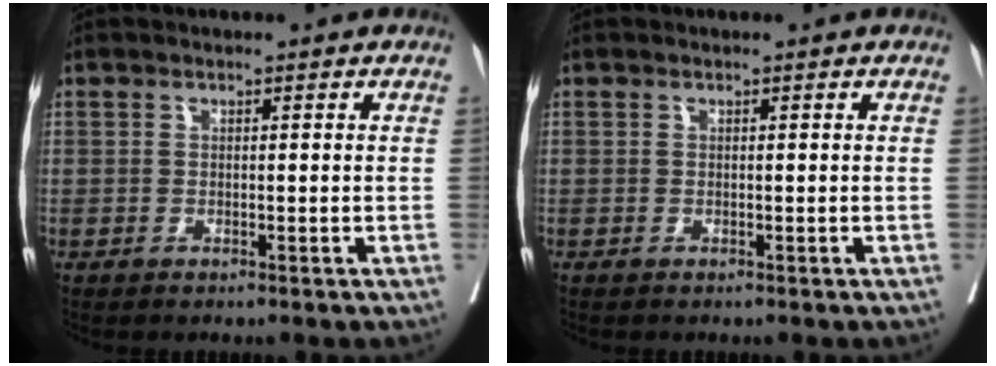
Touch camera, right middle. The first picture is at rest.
{"total": 0.0}